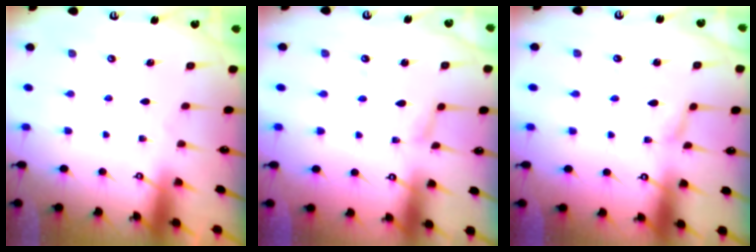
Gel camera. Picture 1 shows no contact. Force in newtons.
{"total": 5.2, "press": 5.2, "slide": 0.4}
{"total": 2.3, "press": 2.3, "slide": 0.1}